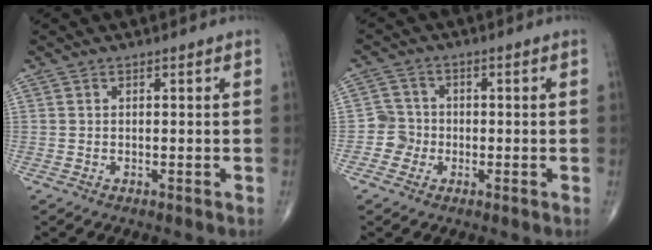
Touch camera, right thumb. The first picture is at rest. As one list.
[{"total": 3.8, "force": [-1.2, 3.6, 0.2], "torque": [0.023, 0.013, -0.032]}]